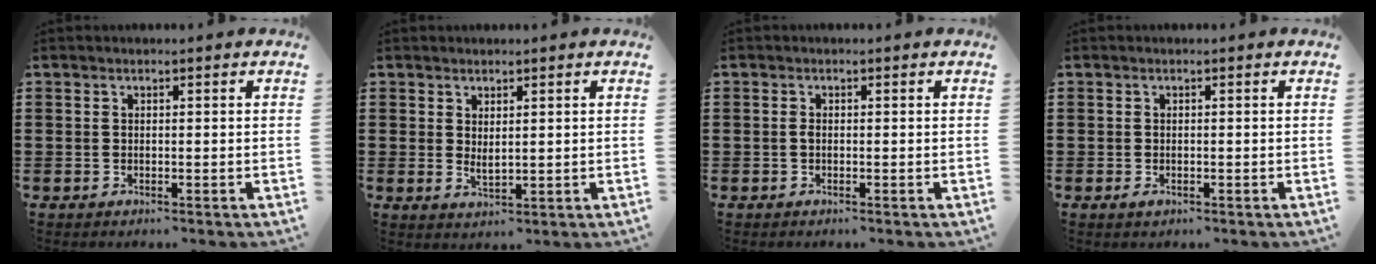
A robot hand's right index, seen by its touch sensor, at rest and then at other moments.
{"total": 2.2, "force": [1.1, 0.7, 1.7], "torque": [-0.033, 0.000, 0.021]}
{"total": 0.6, "force": [-0.1, 0.3, 0.6], "torque": [-0.014, -0.002, -0.002]}
{"total": 0.6, "force": [-0.3, 0.4, 0.4], "torque": [-0.008, -0.001, -0.006]}